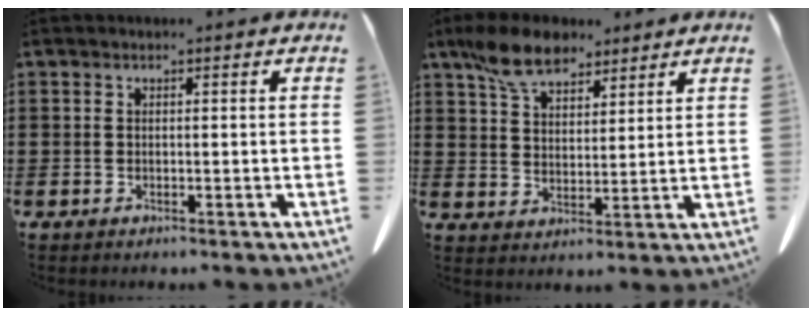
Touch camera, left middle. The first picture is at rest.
{"total": 8.6, "force": [6.6, 3.7, 4.2], "torque": [-0.104, -0.002, 0.125]}